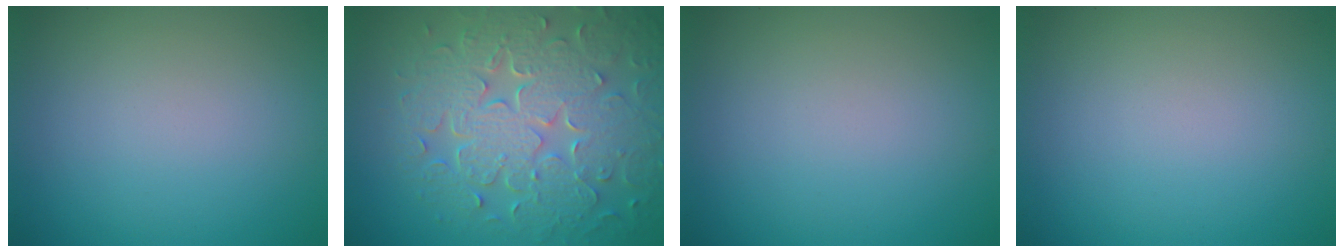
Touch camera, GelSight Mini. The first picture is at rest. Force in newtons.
{"total": 8.9, "press": 6.5, "slide": 6.1}
{"total": 0.0}
{"total": 0.0}